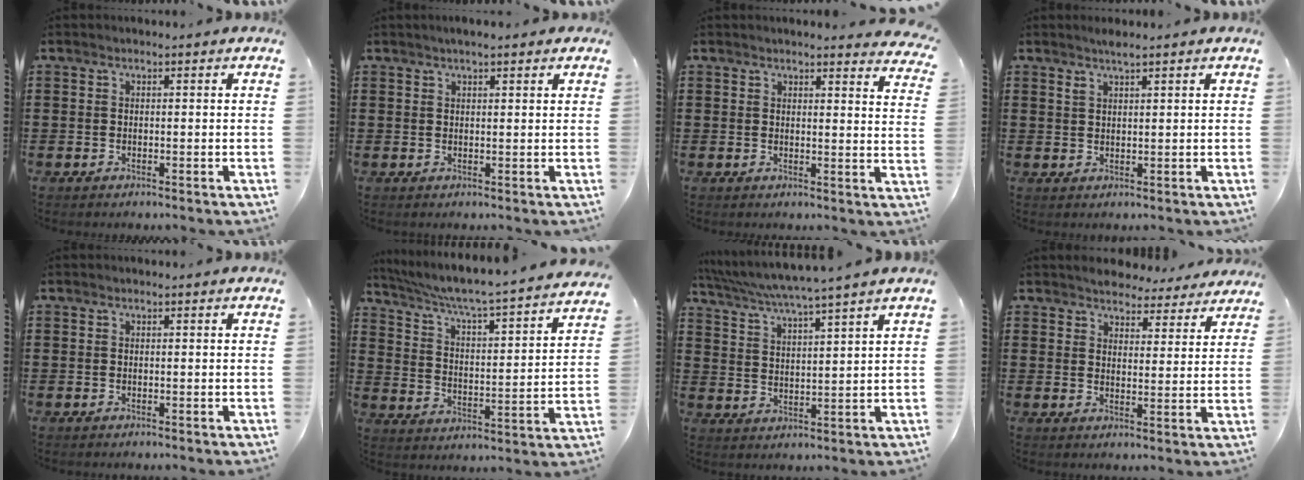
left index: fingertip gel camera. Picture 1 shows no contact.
{"total": 1.7, "force": [1.3, 0.2, 1.1], "torque": [-0.023, 0.003, 0.023]}
{"total": 2.7, "force": [2.7, -0.2, 0.5], "torque": [-0.011, -0.013, 0.049]}
{"total": 1.8, "force": [1.5, 0.3, 0.9], "torque": [-0.020, 0.000, 0.027]}
{"total": 0.0}
{"total": 4.7, "force": [4.2, -0.5, 2.0], "torque": [-0.062, -0.045, 0.059]}
{"total": 4.3, "force": [3.8, -1.0, 1.8], "torque": [-0.054, -0.031, 0.059]}
{"total": 4.3, "force": [4.2, 0.5, 0.0], "torque": [-0.013, -0.024, 0.074]}